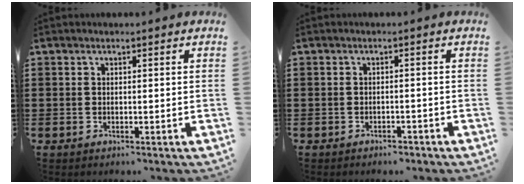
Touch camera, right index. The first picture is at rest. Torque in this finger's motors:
{"motor_torque": [0.00, 0.55, -0.03, -0.01]}